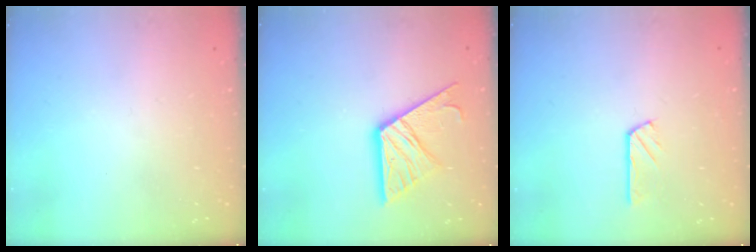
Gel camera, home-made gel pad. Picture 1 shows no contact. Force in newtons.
{"total": 14.7, "press": 14.6, "slide": 1.4}
{"total": 3.3, "press": 3.3, "slide": 0.1}